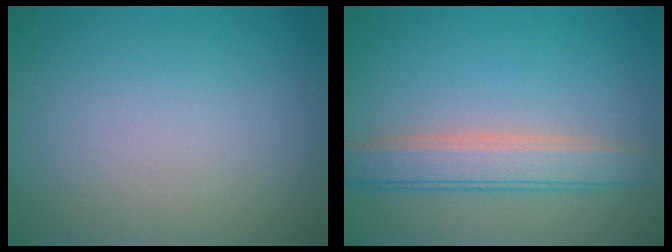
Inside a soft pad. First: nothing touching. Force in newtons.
{"total": 4.0, "press": 4.0, "slide": 0.2}